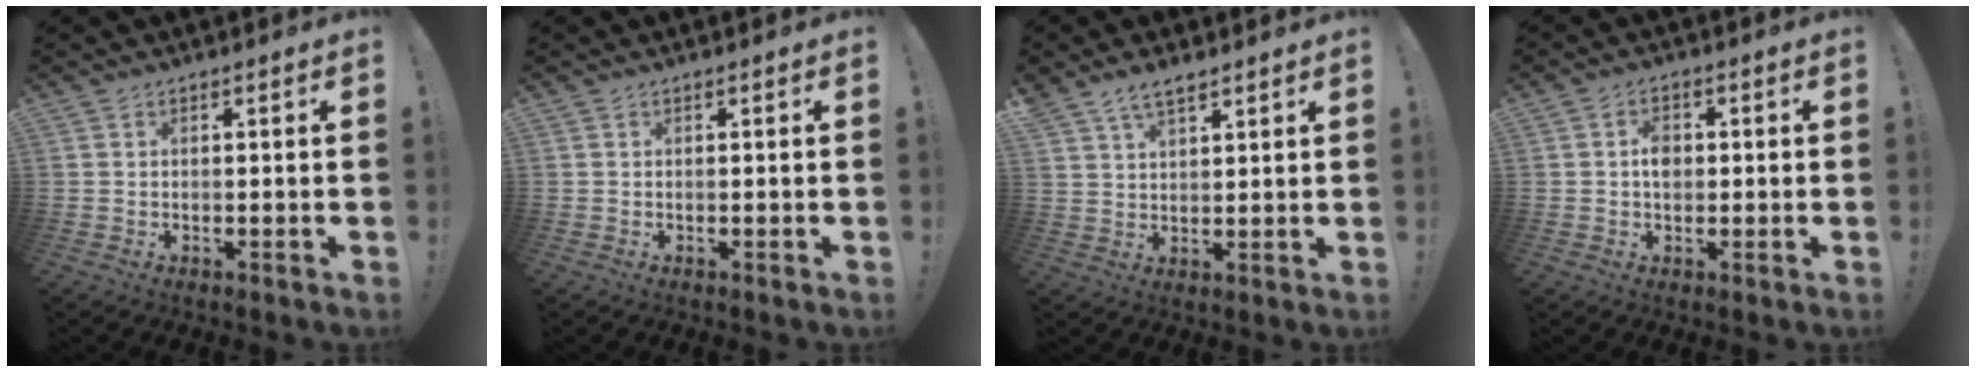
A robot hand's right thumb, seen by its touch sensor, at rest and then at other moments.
{"total": 0.0}
{"total": 5.3, "force": [4.0, 2.2, 2.7], "torque": [-0.045, -0.019, 0.075]}
{"total": 4.4, "force": [-0.1, 3.2, 3.0], "torque": [-0.037, 0.001, -0.005]}